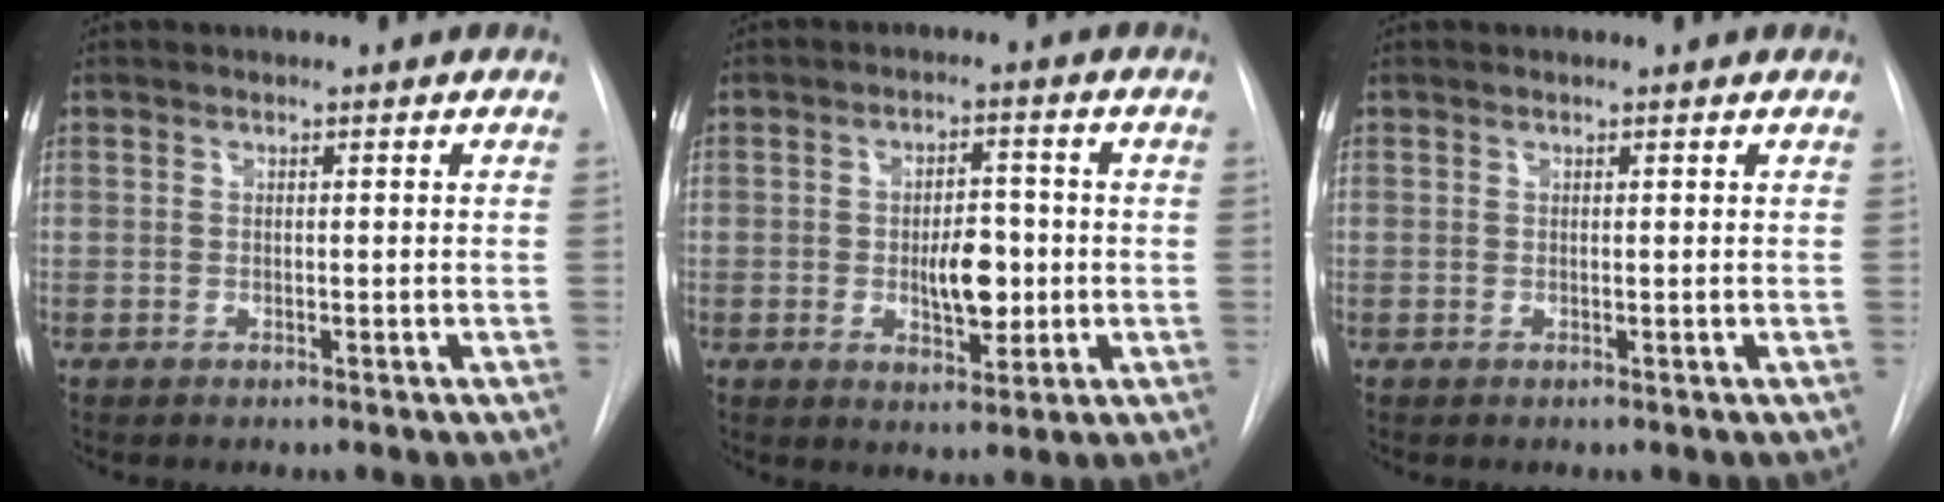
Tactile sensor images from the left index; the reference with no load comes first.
{"total": 6.3, "force": [-0.8, 2.9, 5.5], "torque": [-0.084, 0.003, -0.005]}
{"total": 0.6, "force": [0.6, -0.1, 0.2], "torque": [-0.005, 0.003, 0.010]}